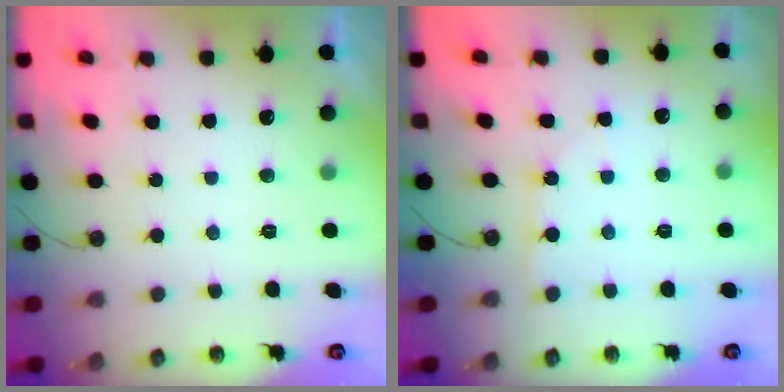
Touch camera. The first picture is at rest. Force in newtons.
{"total": 2.8, "press": 2.8, "slide": 0.3}